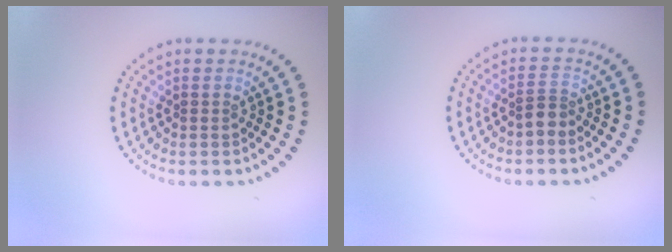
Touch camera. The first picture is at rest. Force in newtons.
{"total": 1.3, "press": 0.9, "slide": 0.9}